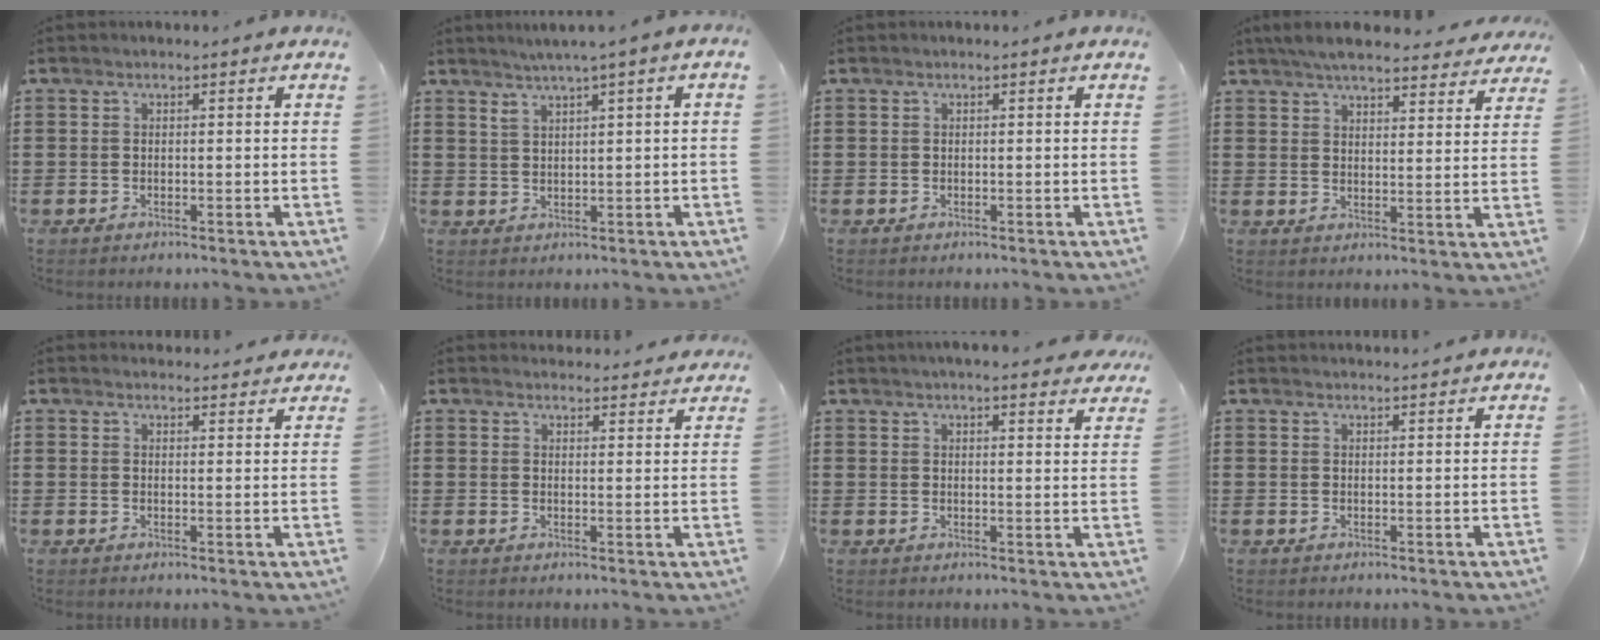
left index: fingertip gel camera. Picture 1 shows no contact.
{"total": 2.0, "force": [0.9, -0.2, 1.8], "torque": [-0.033, -0.001, 0.016]}
{"total": 0.0}
{"total": 5.9, "force": [5.5, 0.9, 1.9], "torque": [-0.056, -0.013, 0.102]}
{"total": 2.2, "force": [2.1, 0.3, 0.0], "torque": [-0.006, -0.002, 0.042]}
{"total": 2.8, "force": [2.7, 0.4, 0.0], "torque": [-0.001, -0.012, 0.050]}
{"total": 3.7, "force": [3.6, 0.0, 1.1], "torque": [-0.033, -0.007, 0.065]}
{"total": 1.5, "force": [1.5, -0.1, 0.2], "torque": [-0.006, 0.001, 0.029]}